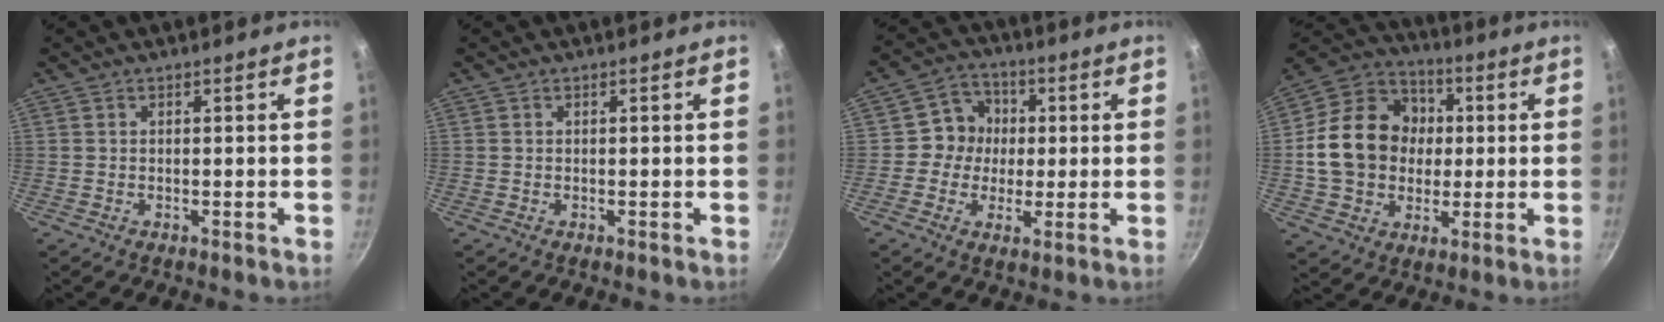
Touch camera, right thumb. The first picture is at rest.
{"total": 0.0}
{"total": 7.8, "force": [0.9, 7.2, 2.9], "torque": [-0.011, 0.001, -0.006]}
{"total": 18.7, "force": [0.9, 15.3, 10.6], "torque": [-0.157, 0.027, 0.012]}